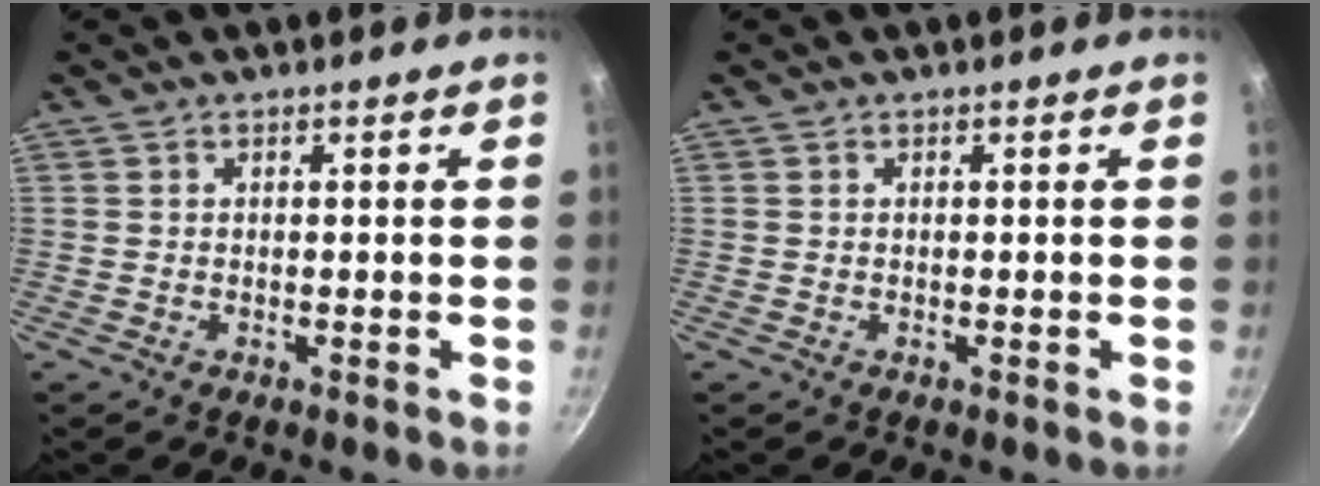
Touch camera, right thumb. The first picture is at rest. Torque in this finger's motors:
{"motor_torque": [-0.03, 0.02, -0.02, -0.05, 0.00]}